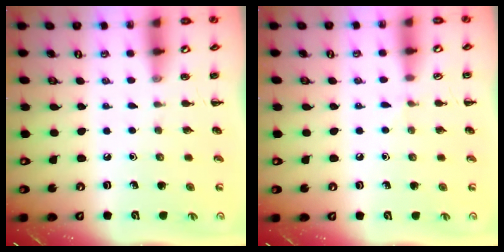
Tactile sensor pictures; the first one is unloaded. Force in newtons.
{"total": 2.8, "press": 2.5, "slide": 1.1}